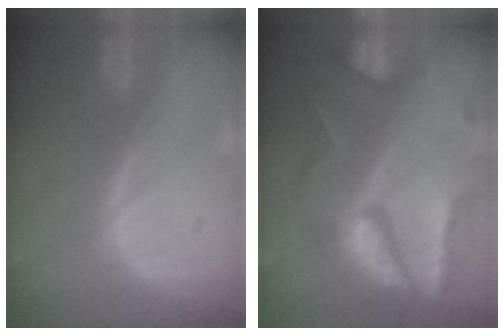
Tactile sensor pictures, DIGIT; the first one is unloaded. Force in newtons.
{"total": 10.1, "press": 8.5, "slide": 5.5}